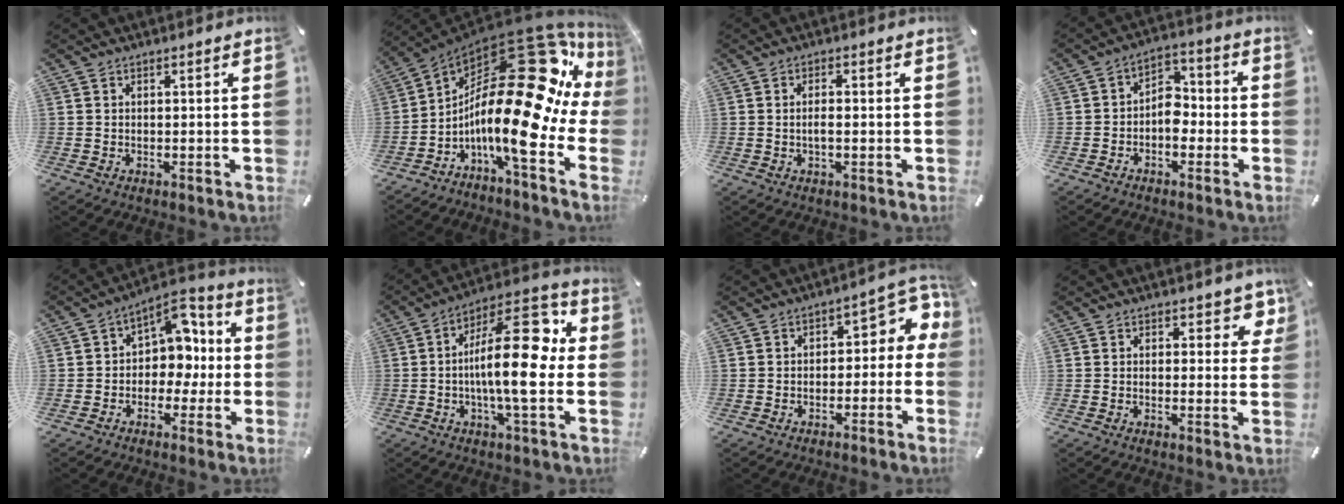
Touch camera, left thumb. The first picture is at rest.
{"total": 29.6, "force": [4.6, 9.7, 27.6], "torque": [-0.456, -0.097, 0.082]}
{"total": 2.4, "force": [-0.3, 0.6, 2.3], "torque": [-0.042, 0.000, -0.005]}
{"total": 6.5, "force": [-2.4, 4.7, 3.7], "torque": [-0.064, 0.018, -0.046]}
{"total": 8.6, "force": [0.8, 7.5, 4.1], "torque": [-0.054, -0.008, 0.015]}
{"total": 20.0, "force": [0.8, 7.0, 18.7], "torque": [-0.308, -0.007, 0.009]}
{"total": 7.0, "force": [0.7, 4.7, 5.1], "torque": [-0.056, -0.007, 0.005]}
{"total": 4.5, "force": [2.5, 2.6, 2.7], "torque": [-0.012, -0.015, 0.035]}